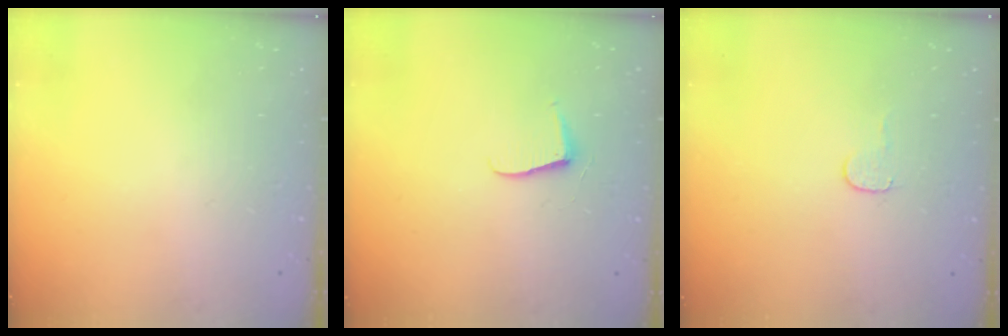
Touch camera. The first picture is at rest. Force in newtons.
{"total": 5.5, "press": 5.5, "slide": 0.6}
{"total": 4.0, "press": 4.0, "slide": 0.5}